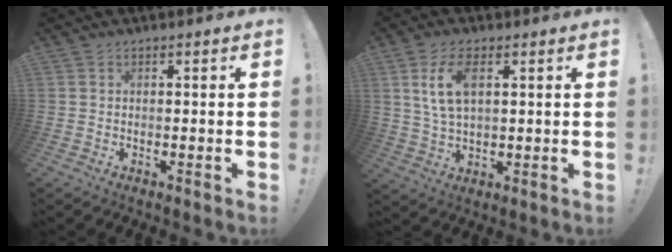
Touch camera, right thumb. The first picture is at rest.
{"total": 9.5, "force": [3.3, 4.8, 7.5], "torque": [-0.144, 0.000, 0.060]}